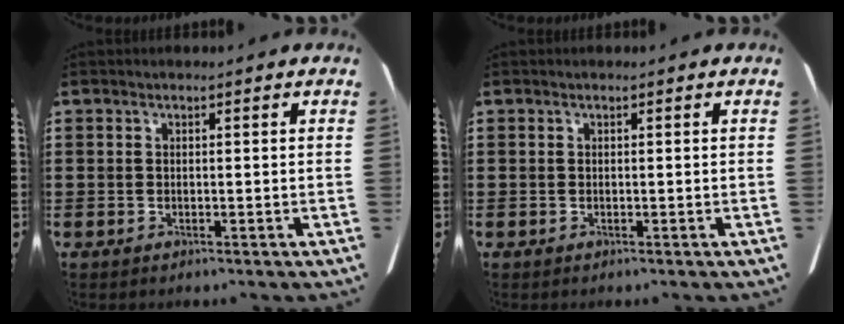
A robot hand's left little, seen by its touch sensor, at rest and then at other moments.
{"total": 0.0}